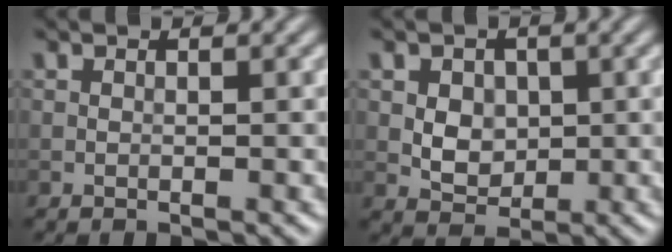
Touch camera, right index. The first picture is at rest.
{"total": 3.5, "force": [0.5, 2.7, 2.1], "torque": [-0.032, 0.004, 0.009]}